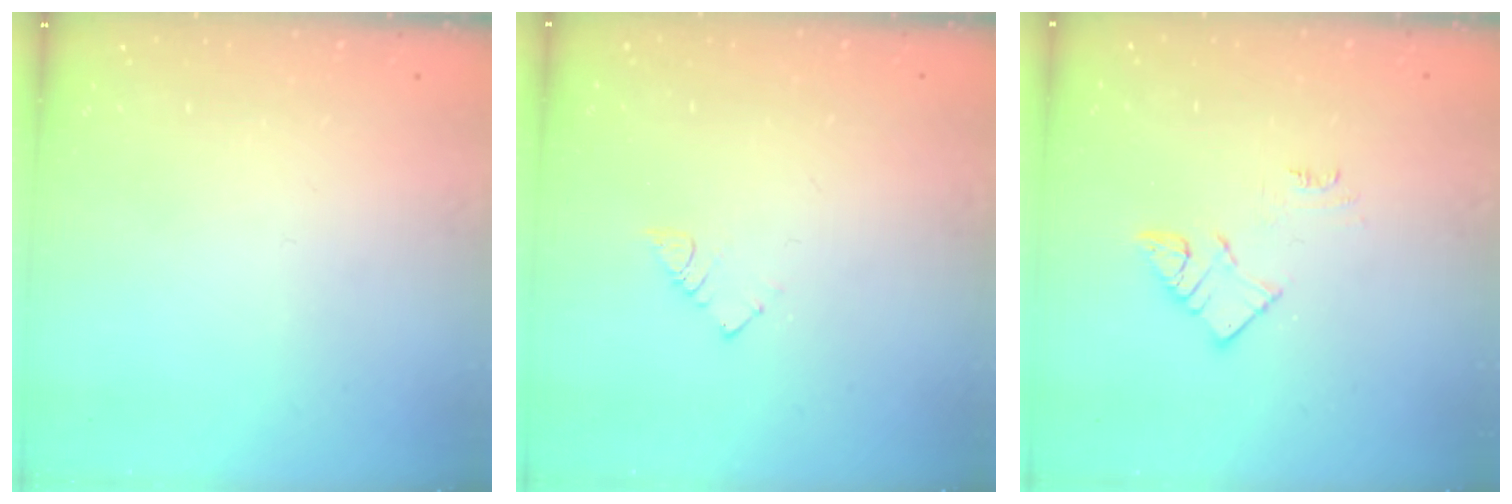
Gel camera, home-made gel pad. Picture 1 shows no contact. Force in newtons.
{"total": 3.6, "press": 3.6, "slide": 0.2}
{"total": 6.9, "press": 6.8, "slide": 0.3}